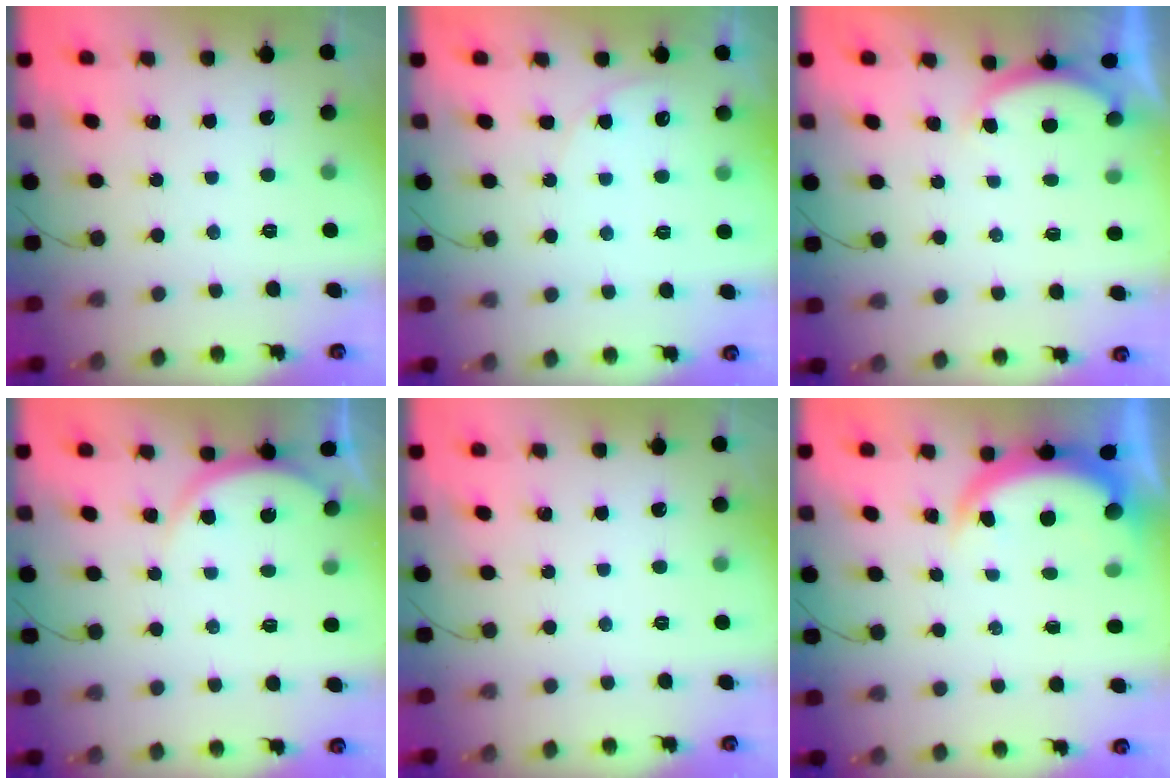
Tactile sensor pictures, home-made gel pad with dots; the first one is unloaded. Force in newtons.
{"total": 5.6, "press": 5.6, "slide": 0.2}
{"total": 2.3, "press": 2.2, "slide": 0.6}
{"total": 5.5, "press": 5.5, "slide": 0.4}
{"total": 0.0}
{"total": 4.5, "press": 4.5, "slide": 0.3}